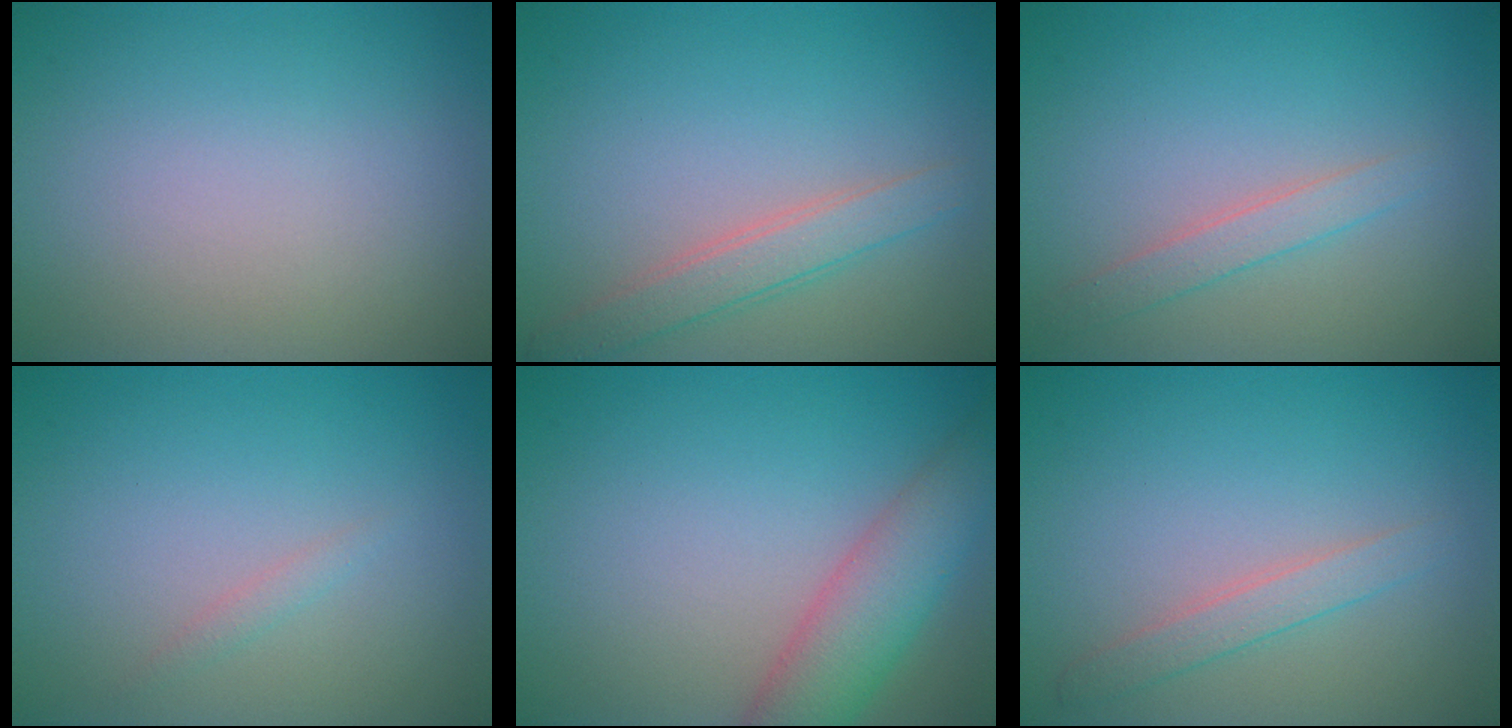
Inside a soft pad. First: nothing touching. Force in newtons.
{"total": 2.7, "press": 2.7, "slide": 0.1}
{"total": 1.8, "press": 1.8, "slide": 0.1}
{"total": 0.7, "press": 0.7, "slide": 0.1}
{"total": 5.3, "press": 5.3, "slide": 0.4}
{"total": 1.8, "press": 1.8, "slide": 0.1}